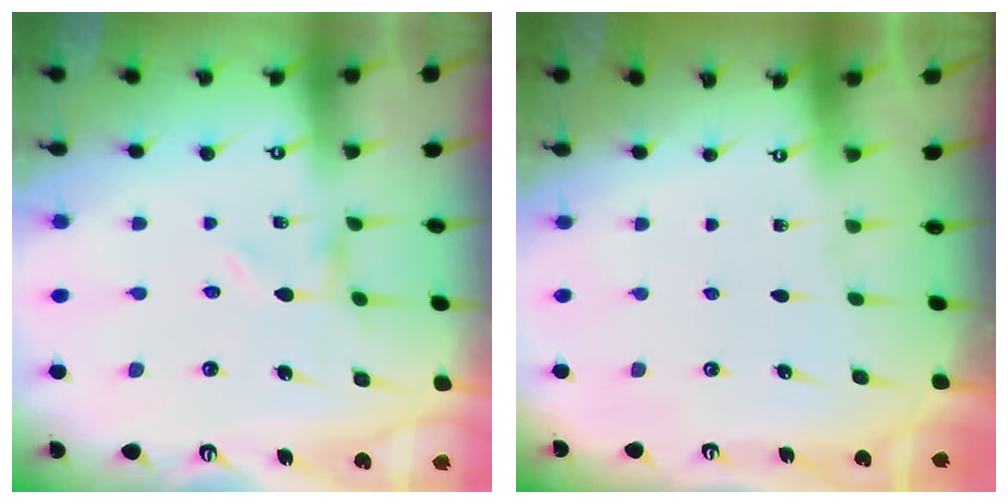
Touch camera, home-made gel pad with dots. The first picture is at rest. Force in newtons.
{"total": 0.0}